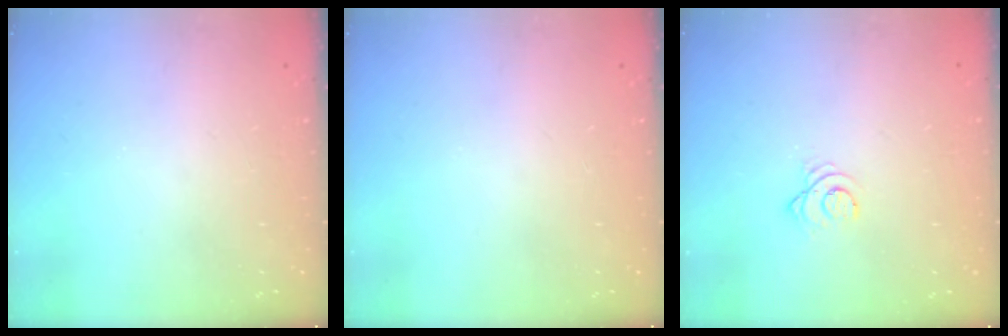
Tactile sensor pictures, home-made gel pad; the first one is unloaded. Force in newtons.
{"total": 0.0}
{"total": 3.4, "press": 3.3, "slide": 0.4}